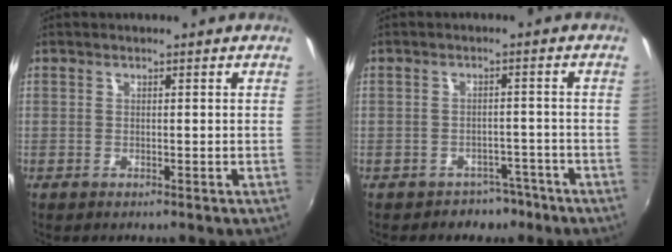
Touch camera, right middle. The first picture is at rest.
{"total": 4.7, "force": [-3.4, 3.2, 0.5], "torque": [-0.010, 0.015, -0.043]}